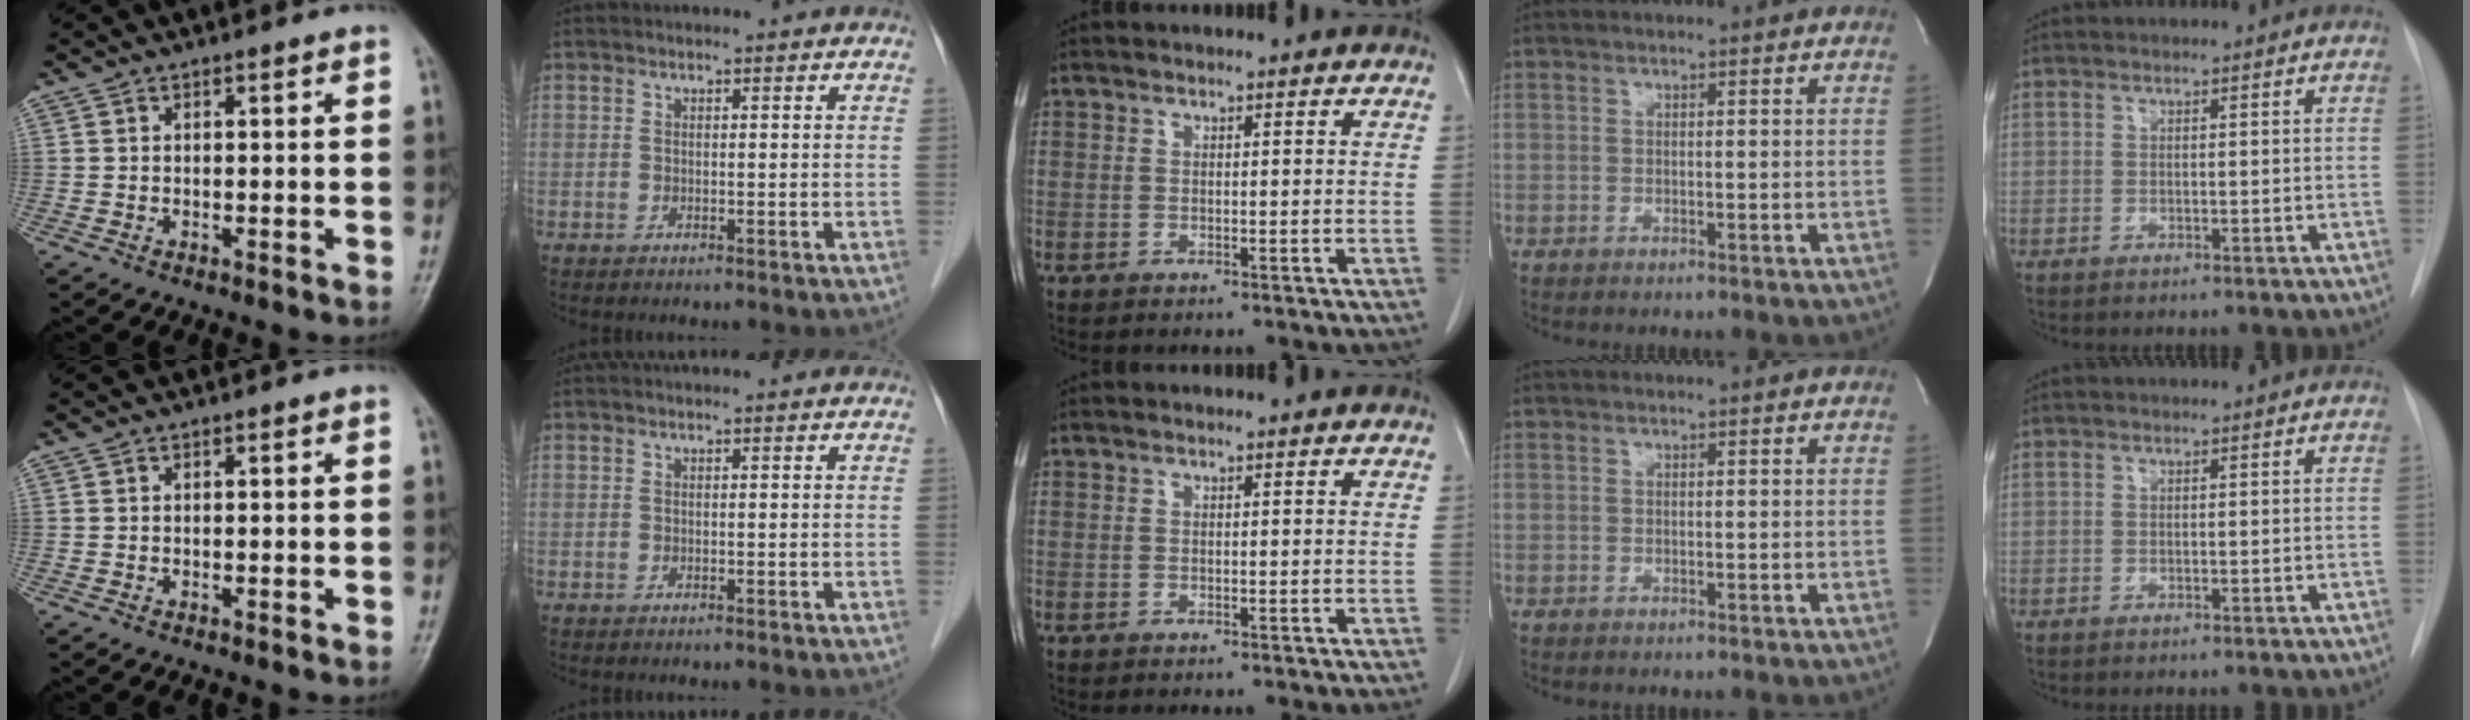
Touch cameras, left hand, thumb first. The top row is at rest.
{}